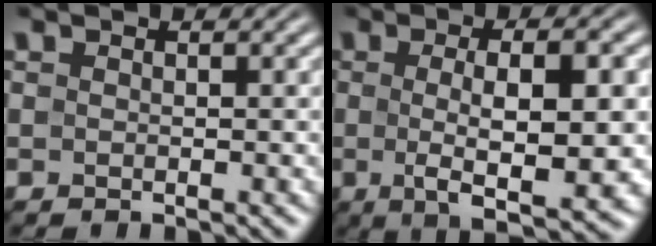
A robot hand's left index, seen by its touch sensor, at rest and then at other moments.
{"total": 8.5, "force": [-0.5, 2.4, 8.2], "torque": [-0.124, -0.005, -0.008]}